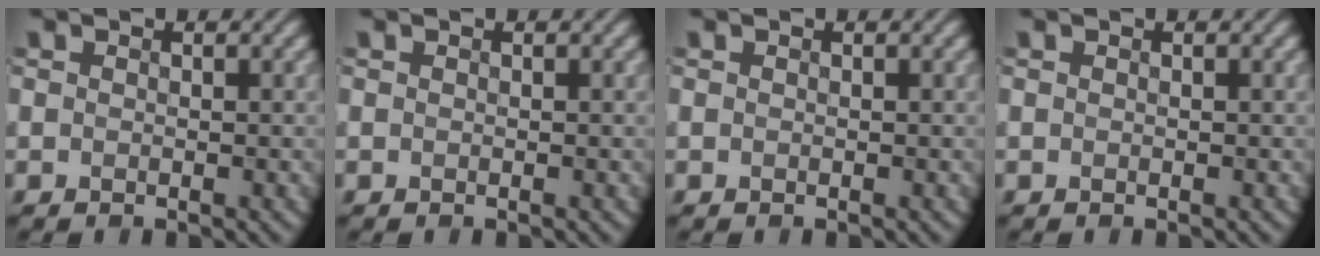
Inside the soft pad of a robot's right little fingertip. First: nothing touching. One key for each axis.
{"total": 0.0}
{"total": 0.0}
{"total": 0.0}